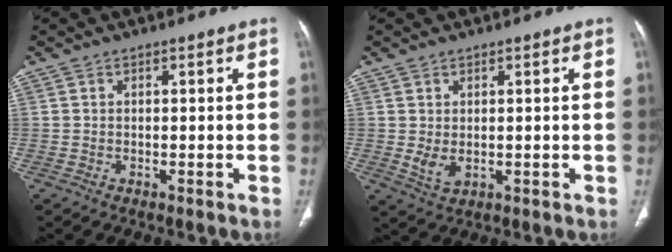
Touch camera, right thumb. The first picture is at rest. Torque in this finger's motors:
{"motor_torque": [2.02, 1.88, -0.23, -0.08, 0.20]}